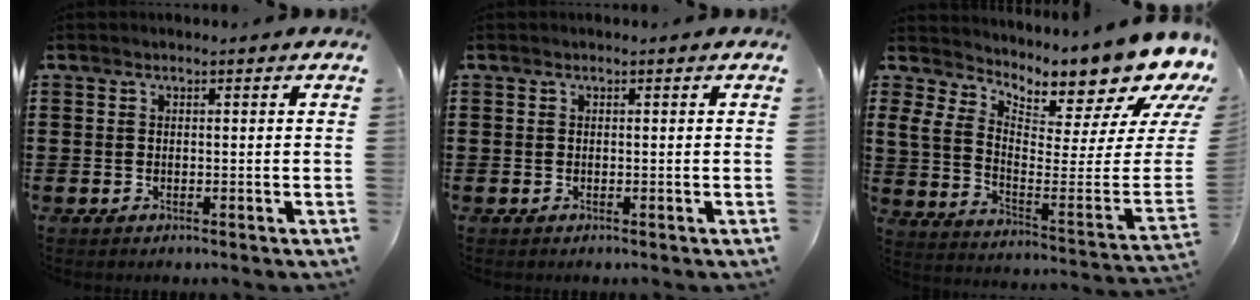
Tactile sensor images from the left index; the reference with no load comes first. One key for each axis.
{"total": 0.0}
{"total": 9.1, "fx": 7.9, "fy": 1.8, "fz": 4.1, "tx": -0.078, "ty": -0.098, "tz": 0.126}